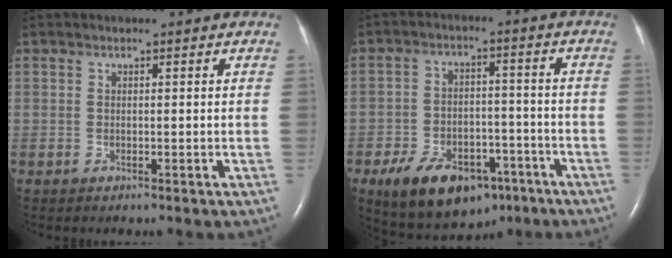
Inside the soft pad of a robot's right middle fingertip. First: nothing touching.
{"total": 14.0, "force": [-8.4, 7.7, 8.1], "torque": [-0.130, 0.005, -0.125]}